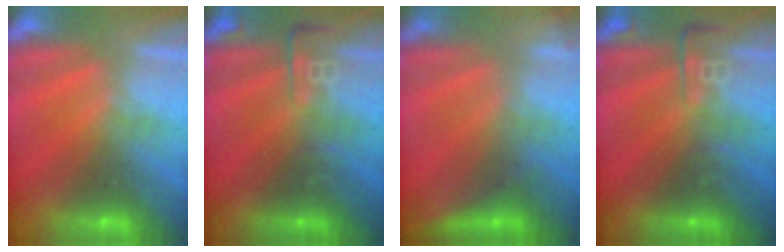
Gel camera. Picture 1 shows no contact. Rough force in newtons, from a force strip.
{"total": 2.6}
{"total": 2.9}
{"total": 2.6}